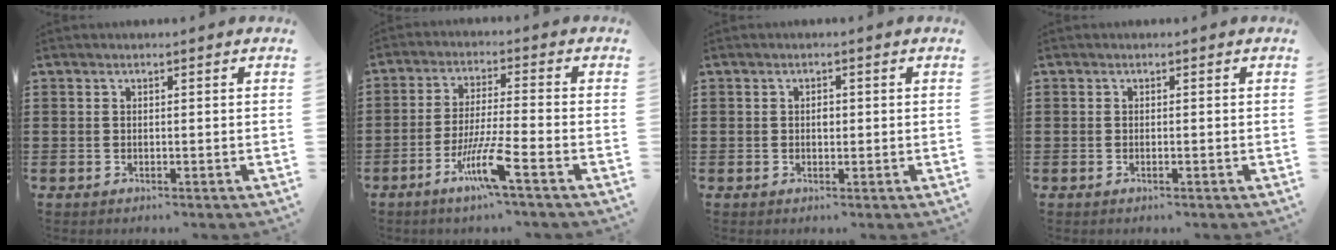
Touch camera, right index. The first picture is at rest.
{"total": 7.9, "force": [-4.4, 0.2, 6.5], "torque": [-0.130, -0.010, -0.085]}
{"total": 1.2, "force": [0.0, 0.7, 1.0], "torque": [-0.021, 0.003, 0.000]}
{"total": 0.0}